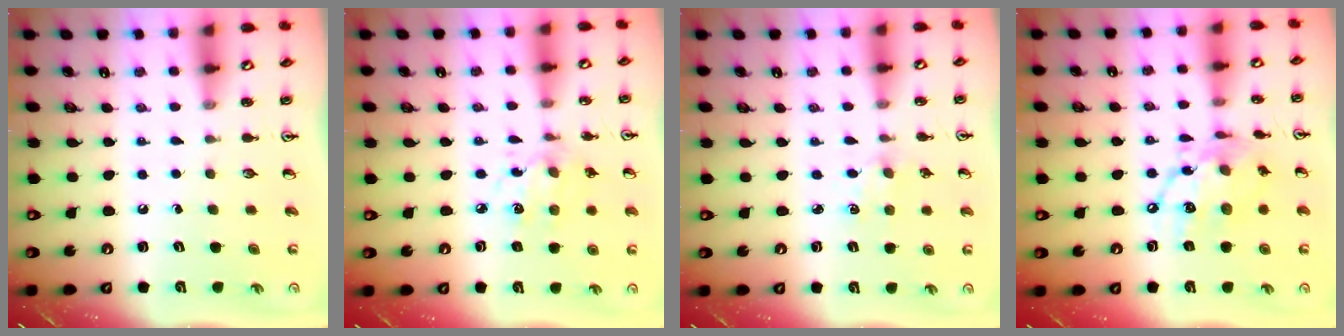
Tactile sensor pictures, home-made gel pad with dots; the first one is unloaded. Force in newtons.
{"total": 6.1, "press": 6.1, "slide": 0.4}
{"total": 1.2, "press": 1.2, "slide": 0.2}
{"total": 14.4, "press": 14.3, "slide": 1.0}